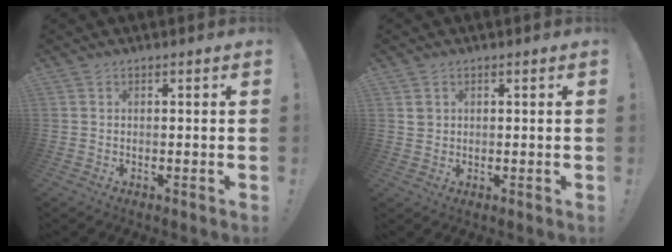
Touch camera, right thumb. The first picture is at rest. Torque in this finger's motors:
{"motor_torque": [-0.17, 0.17, -0.08, 0.01, 0.01]}